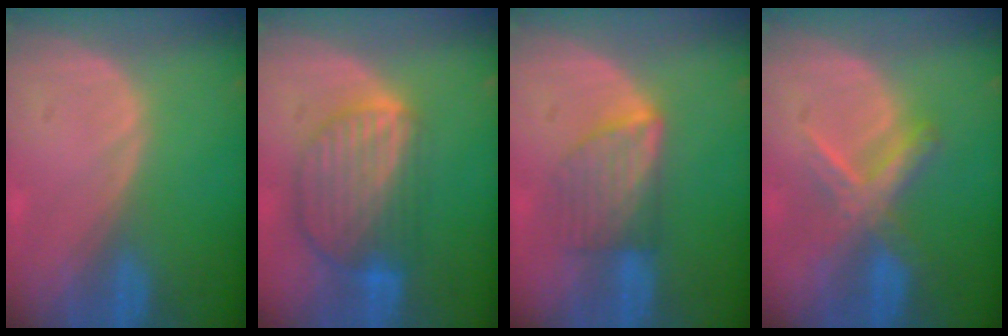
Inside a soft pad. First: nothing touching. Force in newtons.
{"total": 9.2, "press": 7.9, "slide": 4.7}
{"total": 6.0, "press": 5.9, "slide": 1.3}
{"total": 5.8, "press": 5.8, "slide": 0.5}